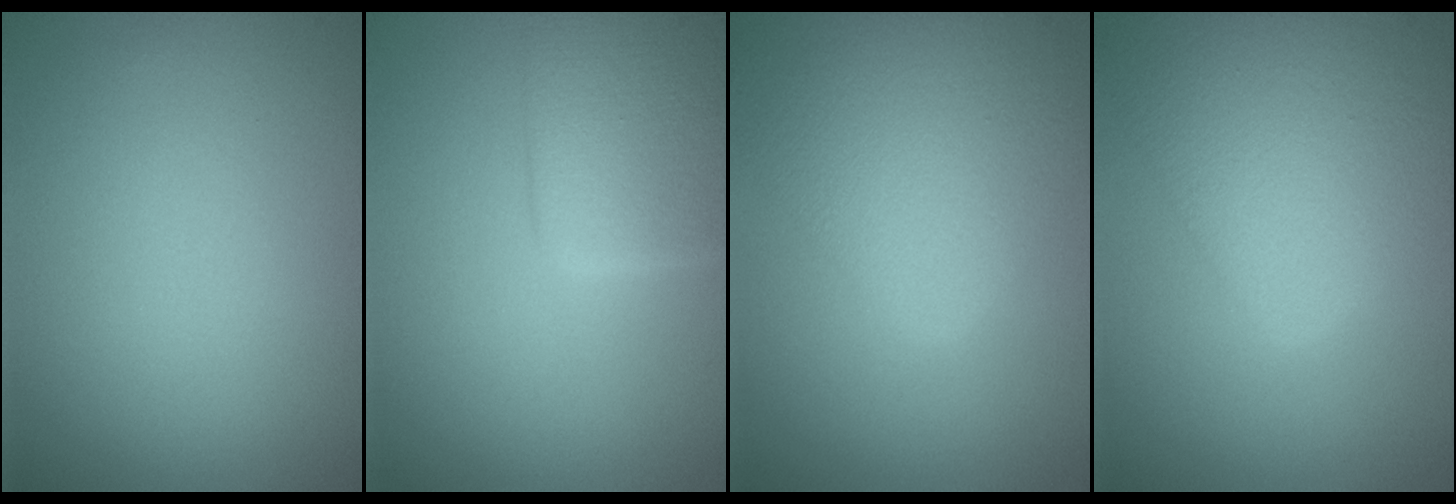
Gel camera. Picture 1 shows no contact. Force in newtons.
{"total": 6.2, "press": 6.2, "slide": 0.4}
{"total": 6.2, "press": 6.2, "slide": 0.2}
{"total": 6.5, "press": 6.5, "slide": 0.2}